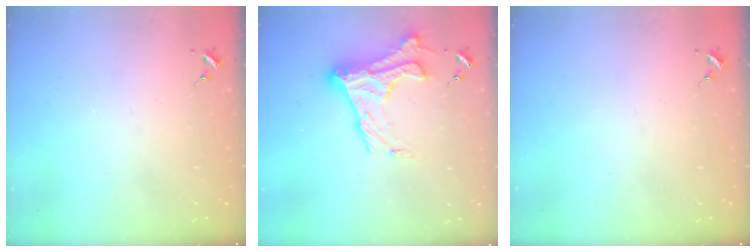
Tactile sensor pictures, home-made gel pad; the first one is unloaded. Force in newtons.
{"total": 19.0, "press": 19.0, "slide": 1.3}
{"total": 0.0}